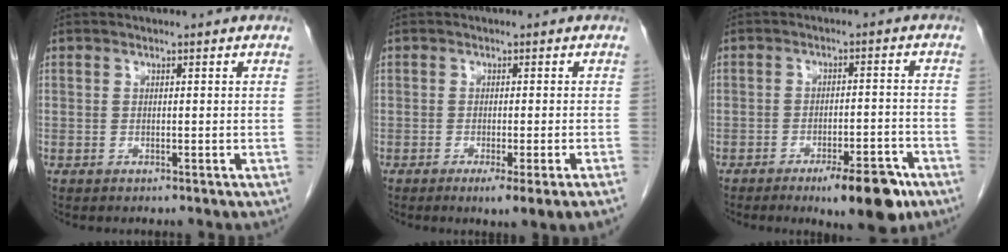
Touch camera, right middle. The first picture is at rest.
{"total": 5.5, "force": [-3.4, -0.9, 4.2], "torque": [-0.043, -0.017, -0.049]}
{"total": 8.8, "force": [-5.6, 2.0, 6.6], "torque": [-0.085, -0.005, -0.078]}